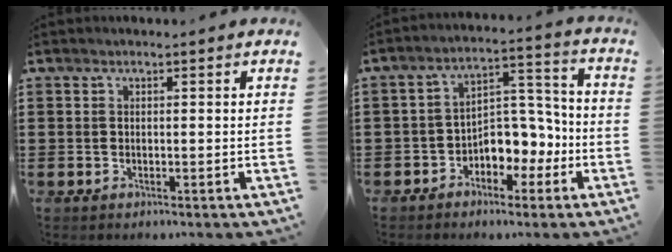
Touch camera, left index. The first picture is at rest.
{"total": 6.0, "force": [-3.1, 4.3, 2.8], "torque": [-0.056, 0.009, -0.061]}